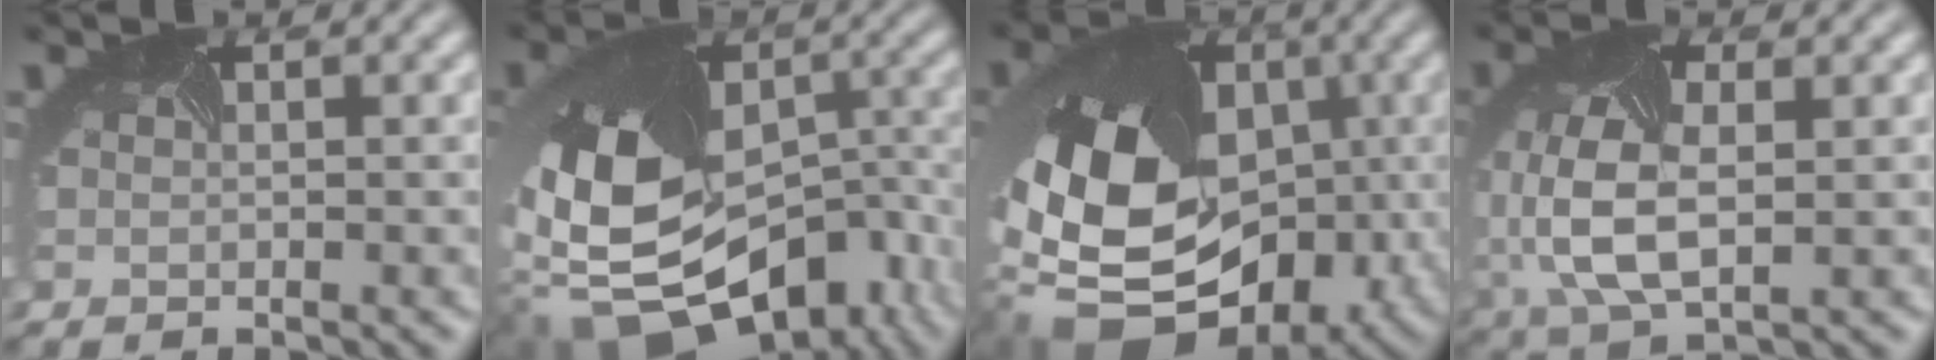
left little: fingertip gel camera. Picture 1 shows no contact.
{"total": 16.6, "force": [-7.7, 10.7, 10.2], "torque": [-0.207, -0.033, -0.100]}
{"total": 17.7, "force": [-3.8, 12.8, 11.6], "torque": [-0.210, -0.020, -0.048]}
{"total": 6.3, "force": [-0.5, 3.9, 5.0], "torque": [-0.134, -0.005, -0.006]}